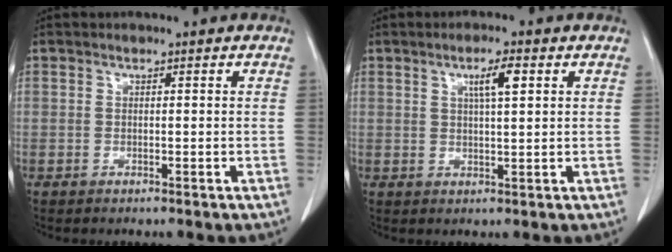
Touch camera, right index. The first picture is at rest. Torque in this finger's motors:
{"motor_torque": [0.19, 0.00, 0.08, 0.05]}